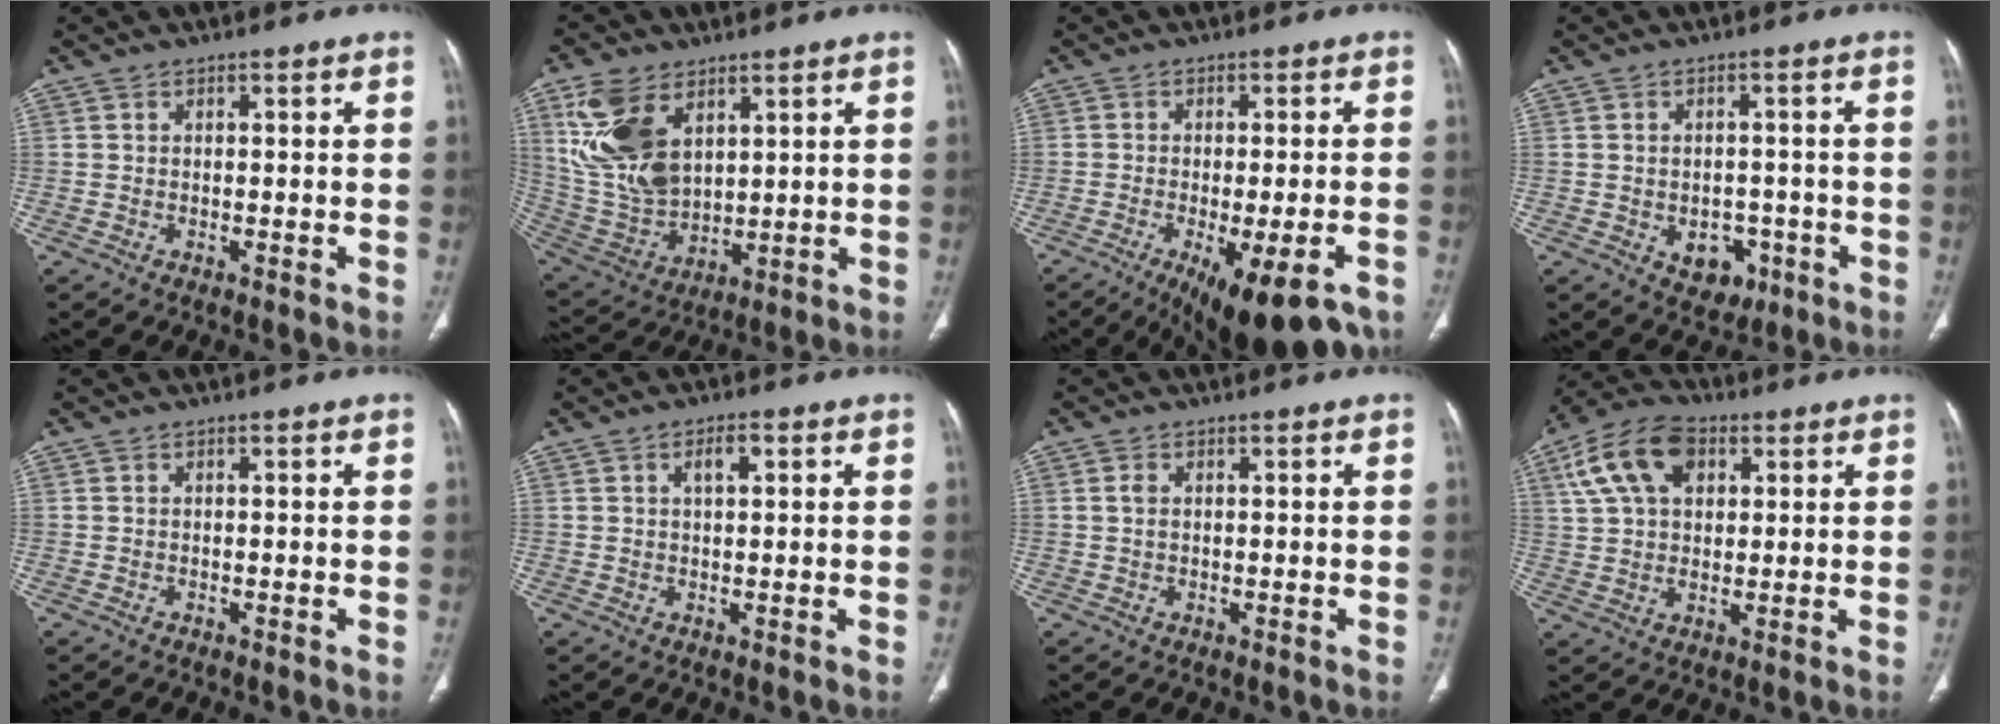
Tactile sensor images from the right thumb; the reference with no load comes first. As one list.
[{"total": 15.5, "force": [6.2, 9.4, 10.6], "torque": [-0.206, -0.021, 0.143]}, {"total": 15.9, "force": [-8.7, 5.4, 12.2], "torque": [-0.144, 0.005, -0.115]}, {"total": 7.0, "force": [-2.4, 5.2, 3.9], "torque": [-0.021, 0.018, -0.019]}, {"total": 0.0}, {"total": 2.9, "force": [1.1, 1.3, 2.3], "torque": [-0.038, 0.004, 0.019]}, {"total": 1.4, "force": [0.3, 0.9, 1.0], "torque": [-0.022, 0.001, 0.007]}, {"total": 13.1, "force": [4.9, 8.2, 9.0], "torque": [-0.163, 0.010, 0.088]}]